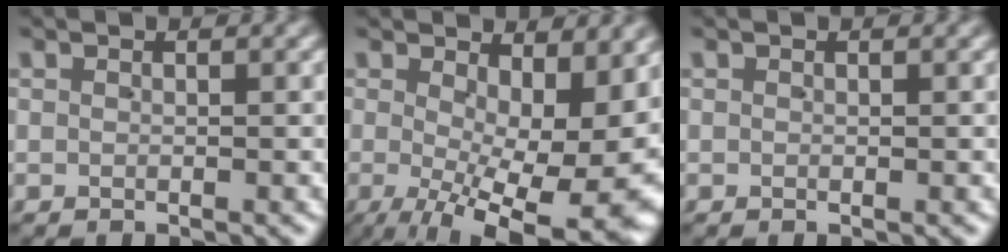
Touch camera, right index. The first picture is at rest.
{"total": 10.2, "force": [-2.5, 3.9, 9.1], "torque": [-0.129, -0.054, -0.008]}
{"total": 0.0}